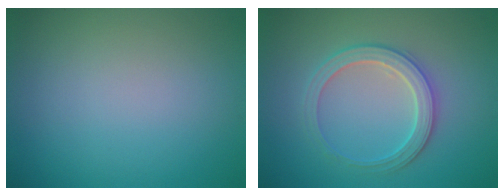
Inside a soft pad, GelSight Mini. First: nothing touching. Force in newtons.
{"total": 3.1, "press": 3.0, "slide": 0.5}